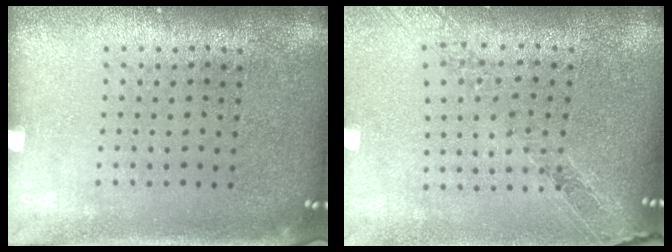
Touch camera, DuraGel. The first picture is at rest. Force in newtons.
{"total": 1.1, "press": 1.1, "slide": 0.0}